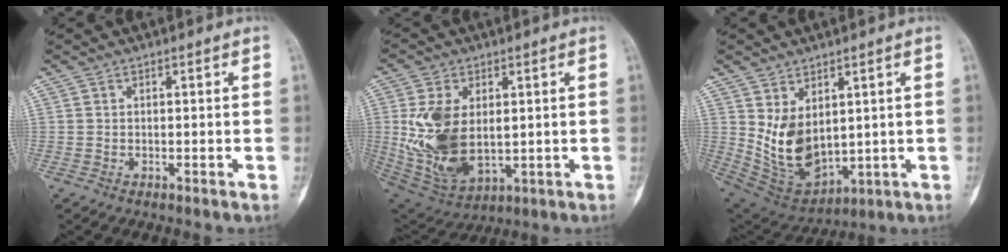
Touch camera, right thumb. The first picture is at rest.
{"total": 15.8, "force": [1.3, 9.6, 12.5], "torque": [-0.238, -0.013, 0.046]}
{"total": 11.7, "force": [2.3, 7.5, 8.7], "torque": [-0.134, -0.024, 0.075]}